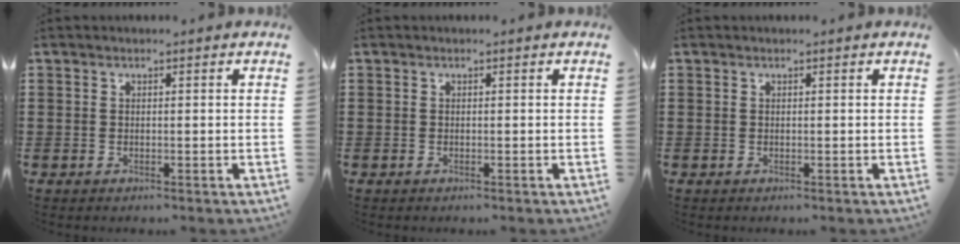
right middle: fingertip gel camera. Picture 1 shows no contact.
{"total": 0.0}
{"total": 0.0}